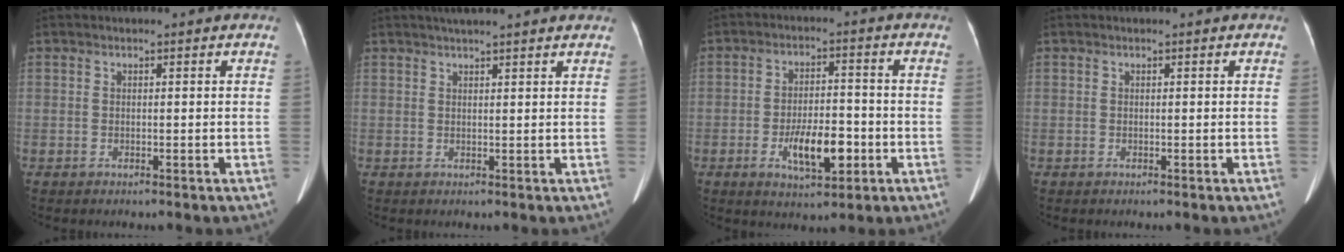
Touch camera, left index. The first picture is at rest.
{"total": 7.0, "force": [6.0, 0.0, 3.6], "torque": [-0.052, 0.029, 0.072]}
{"total": 8.2, "force": [-2.9, 3.1, 7.0], "torque": [-0.128, -0.001, -0.046]}
{"total": 0.0}